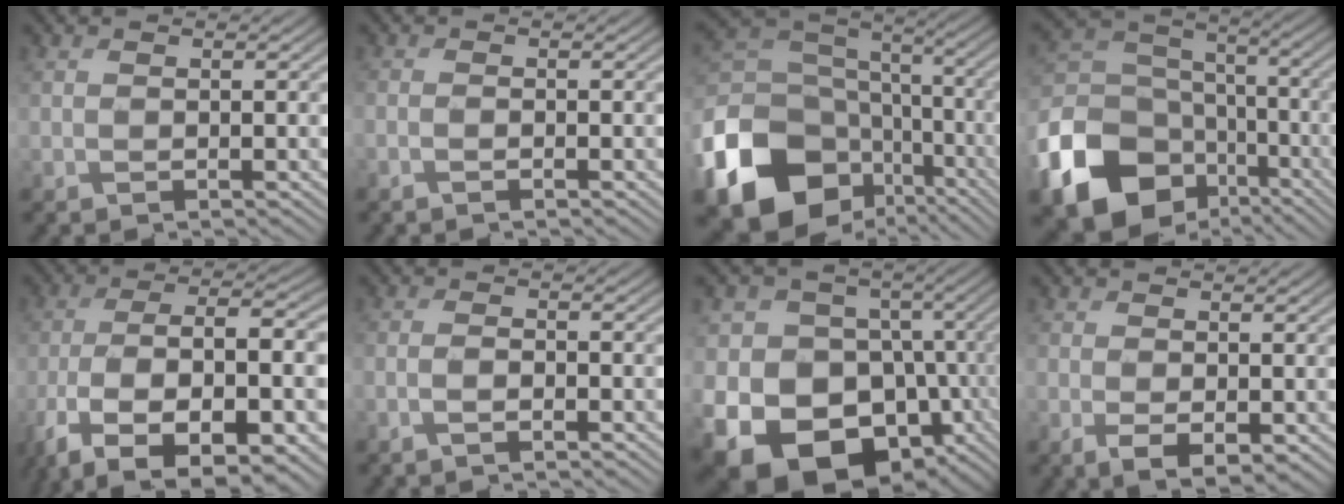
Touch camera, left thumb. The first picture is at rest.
{"total": 0.9, "force": [-0.8, -0.2, -0.1], "torque": [0.007, -0.002, -0.020]}
{"total": 20.6, "force": [-9.3, 15.7, 9.5], "torque": [-0.257, -0.051, -0.149]}
{"total": 18.9, "force": [-9.7, 14.1, 8.1], "torque": [-0.234, -0.047, -0.166]}
{"total": 14.7, "force": [-8.0, 5.2, 11.2], "torque": [-0.214, -0.018, -0.135]}
{"total": 1.5, "force": [-1.4, 0.1, 0.7], "torque": [-0.008, 0.003, -0.033]}
{"total": 20.2, "force": [-7.0, 16.2, 9.8], "torque": [-0.202, -0.031, -0.106]}
{"total": 2.7, "force": [-0.7, 1.3, 2.2], "torque": [-0.047, -0.014, -0.010]}